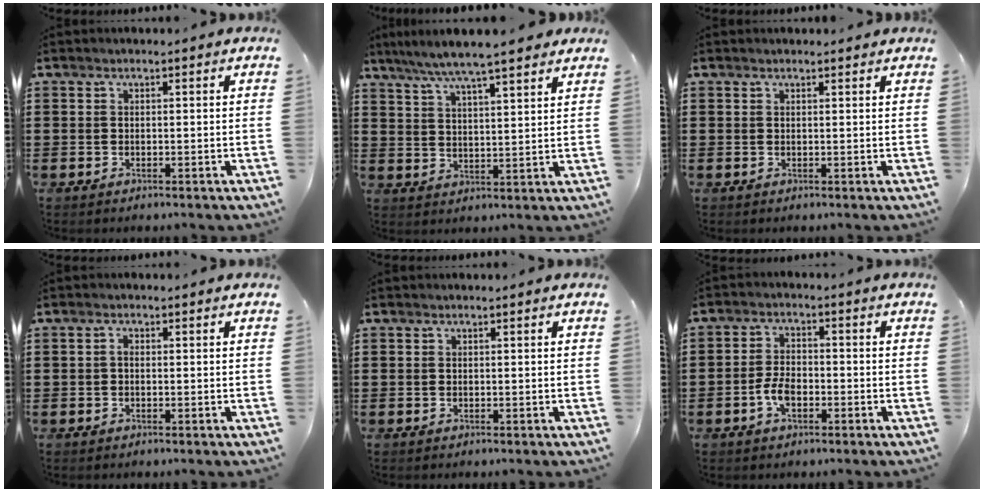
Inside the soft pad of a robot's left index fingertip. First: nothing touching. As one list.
[{"total": 6.1, "force": [5.3, 0.2, 3.0], "torque": [-0.078, -0.018, 0.090]}, {"total": 0.6, "force": [0.6, 0.1, 0.1], "torque": [-0.004, 0.002, 0.010]}, {"total": 0.8, "force": [-0.4, 0.4, 0.5], "torque": [-0.014, 0.000, -0.008]}, {"total": 0.0}, {"total": 4.1, "force": [-1.6, 2.1, 3.1], "torque": [-0.084, -0.003, -0.038]}]